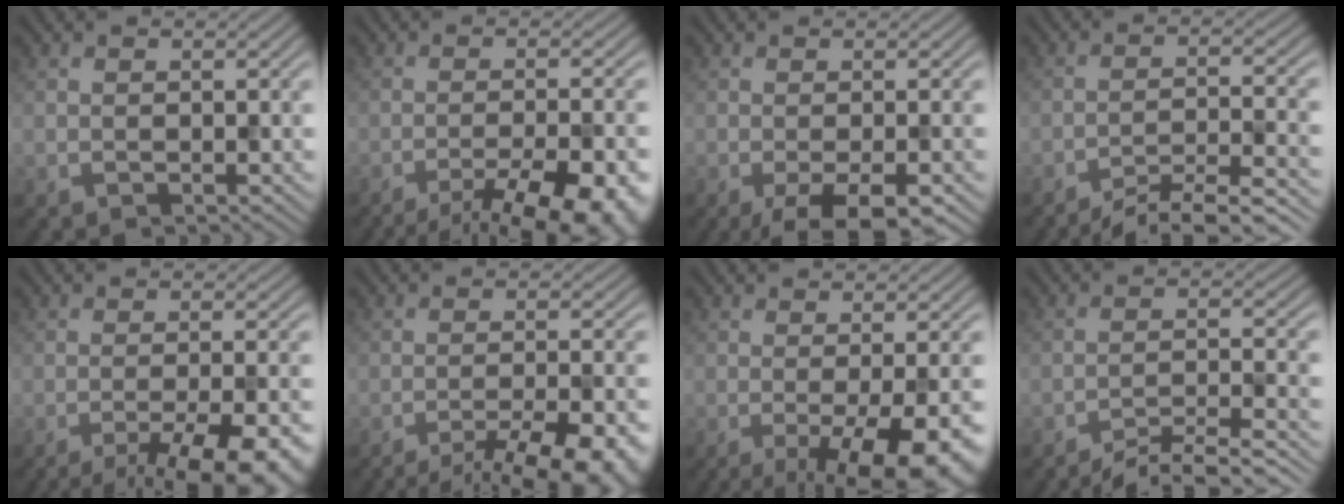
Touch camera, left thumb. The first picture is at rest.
{"total": 12.9, "force": [-9.2, 3.5, 8.3], "torque": [-0.114, -0.010, -0.108]}
{"total": 5.9, "force": [-3.0, 1.7, 4.8], "torque": [-0.073, -0.003, -0.045]}
{"total": 8.1, "force": [-6.9, 1.0, 4.1], "torque": [-0.068, 0.002, -0.111]}
{"total": 12.0, "force": [-8.0, 3.3, 8.3], "torque": [-0.105, -0.006, -0.091]}
{"total": 12.7, "force": [-9.7, 3.2, 7.5], "torque": [-0.100, -0.006, -0.114]}
{"total": 12.8, "force": [-5.4, 3.8, 11.0], "torque": [-0.120, -0.009, -0.066]}
{"total": 7.1, "force": [-6.1, 0.8, 3.5], "torque": [-0.059, 0.008, -0.105]}